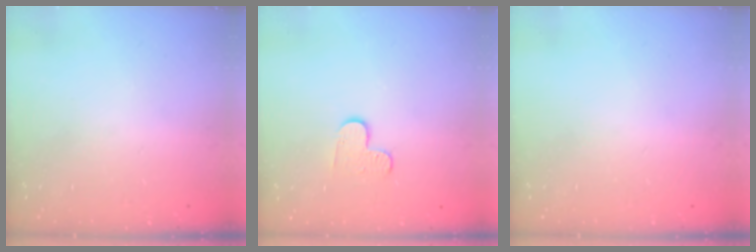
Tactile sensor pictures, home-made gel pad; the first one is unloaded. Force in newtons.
{"total": 5.8, "press": 5.8, "slide": 0.6}
{"total": 0.0}